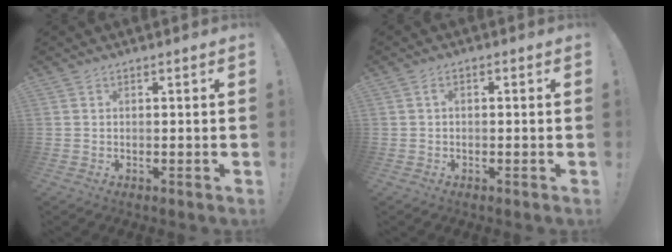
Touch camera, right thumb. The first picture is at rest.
{"total": 1.4, "force": [-0.6, 0.7, 1.0], "torque": [-0.027, 0.008, -0.010]}